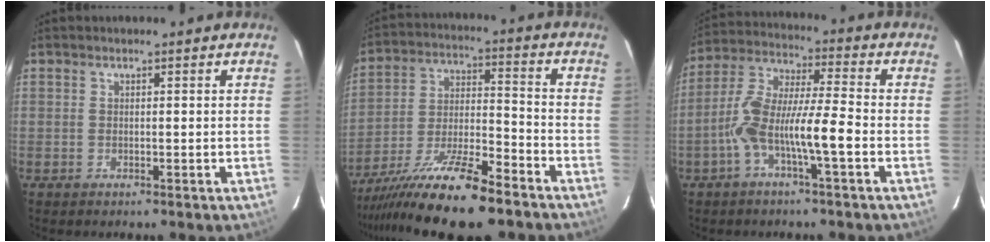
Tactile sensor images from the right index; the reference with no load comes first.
{"total": 16.1, "force": [-12.5, 1.8, 10.0], "torque": [-0.192, -0.018, -0.223]}
{"total": 11.0, "force": [-3.8, 1.1, 10.3], "torque": [-0.211, 0.022, -0.074]}